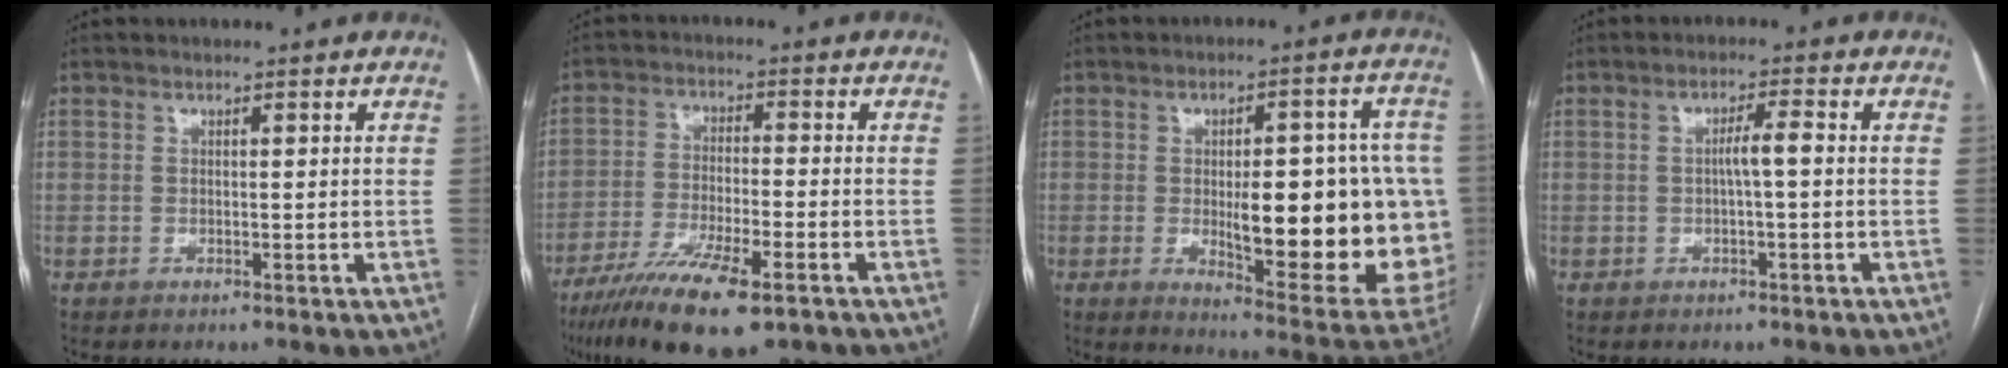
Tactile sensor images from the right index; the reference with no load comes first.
{"total": 13.9, "force": [-9.0, 2.7, 10.2], "torque": [-0.189, -0.034, -0.151]}
{"total": 23.3, "force": [-2.1, 6.4, 22.3], "torque": [-0.215, 0.014, -0.002]}
{"total": 2.7, "force": [-0.2, 0.1, 2.7], "torque": [-0.046, 0.003, -0.002]}